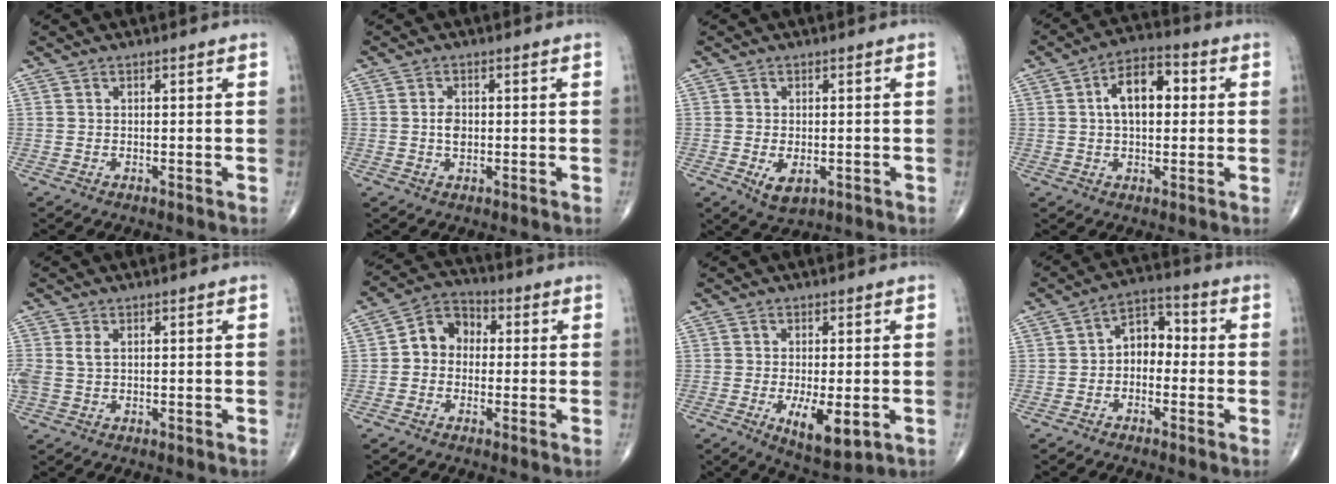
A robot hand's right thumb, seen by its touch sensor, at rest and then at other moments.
{"total": 2.6, "force": [-0.1, 1.6, 2.0], "torque": [-0.032, 0.001, -0.003]}
{"total": 4.4, "force": [-1.3, 2.5, 3.4], "torque": [-0.050, -0.005, -0.013]}
{"total": 10.1, "force": [1.7, 5.7, 8.2], "torque": [-0.120, 0.022, 0.020]}
{"total": 3.2, "force": [0.6, 1.9, 2.4], "torque": [-0.074, 0.010, 0.017]}
{"total": 7.3, "force": [0.0, 6.0, 4.2], "torque": [-0.045, 0.029, -0.016]}
{"total": 8.3, "force": [-2.2, 3.2, 7.4], "torque": [-0.115, -0.019, -0.027]}
{"total": 6.6, "force": [-0.8, 4.7, 4.6], "torque": [-0.045, 0.033, -0.032]}